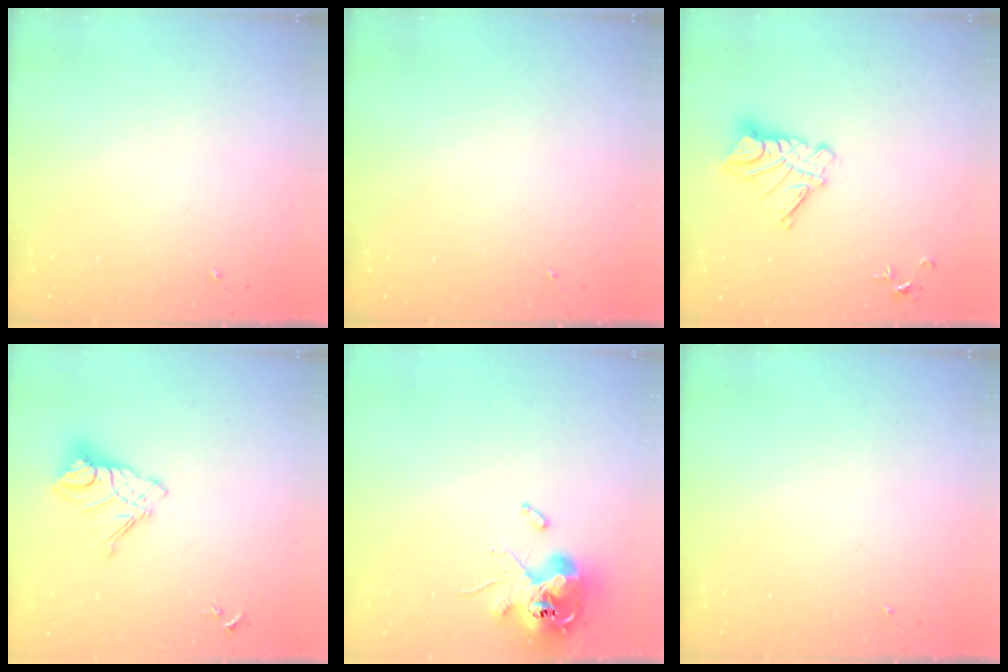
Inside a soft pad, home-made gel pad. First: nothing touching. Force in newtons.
{"total": 0.0}
{"total": 11.1, "press": 11.0, "slide": 1.1}
{"total": 12.6, "press": 12.5, "slide": 1.3}
{"total": 12.8, "press": 12.6, "slide": 2.2}
{"total": 0.0}